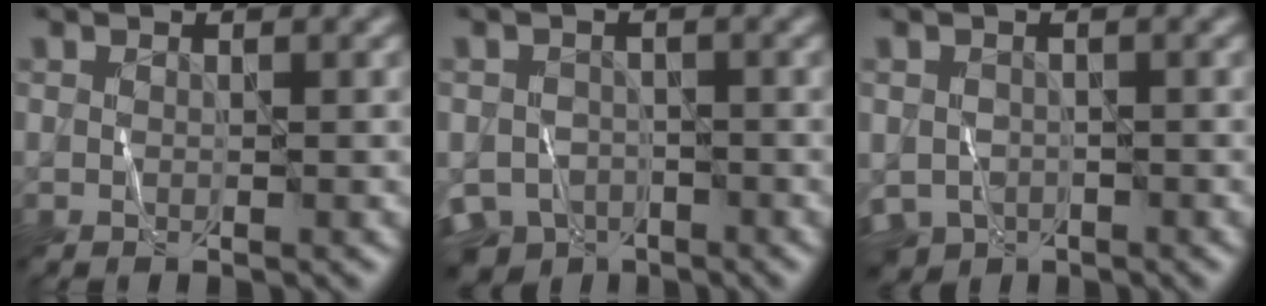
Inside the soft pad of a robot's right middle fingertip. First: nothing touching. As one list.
[{"total": 5.6, "force": [-3.9, 3.6, 1.9], "torque": [-0.033, -0.020, -0.071]}, {"total": 3.3, "force": [-1.8, 2.4, 1.3], "torque": [-0.022, -0.011, -0.037]}]